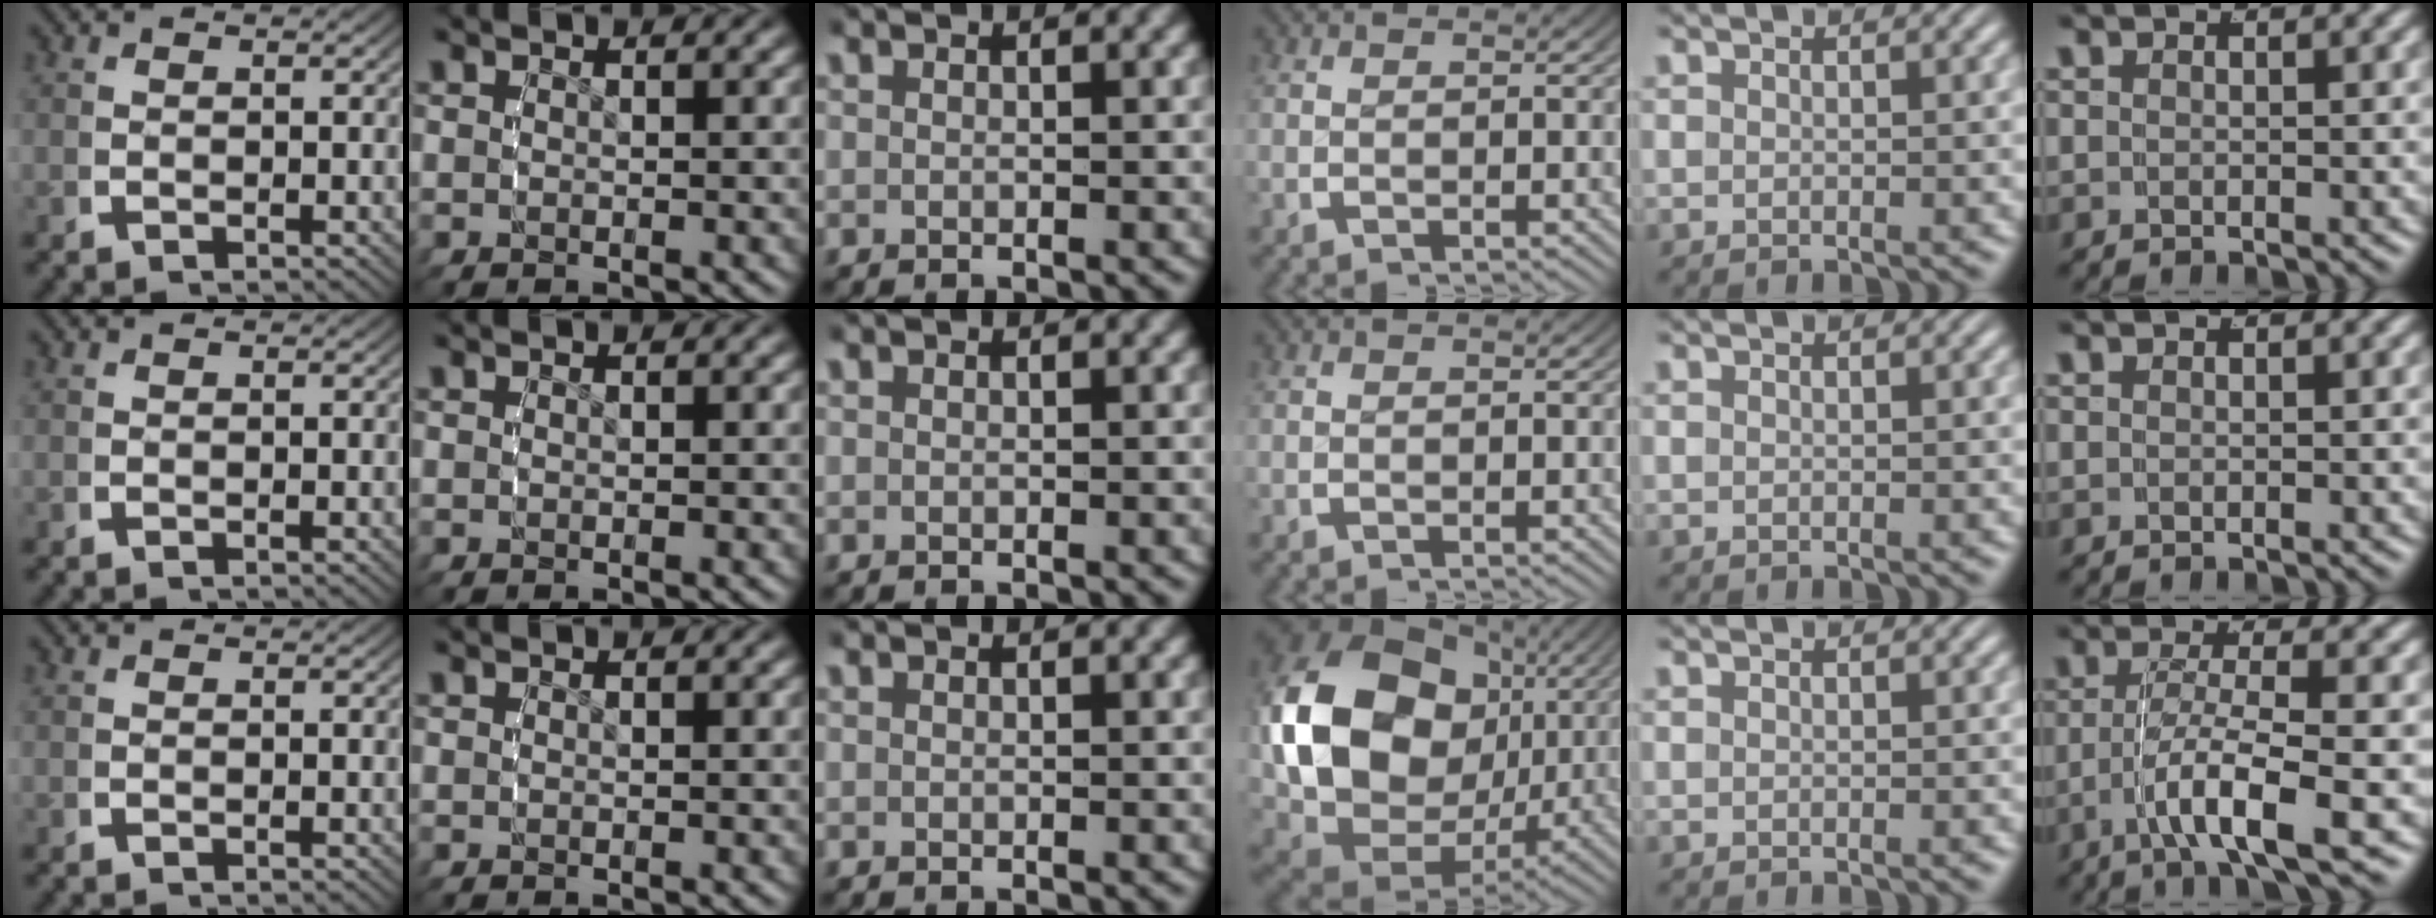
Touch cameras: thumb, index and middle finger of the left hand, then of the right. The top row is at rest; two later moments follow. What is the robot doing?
{"motion": "grasp_and_lifting", "object": "bowl"}